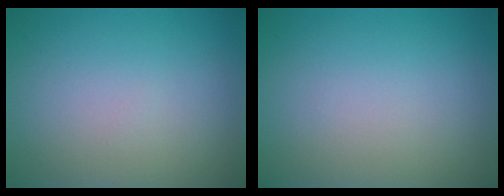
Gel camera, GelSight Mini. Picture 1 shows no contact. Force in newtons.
{"total": 0.0}